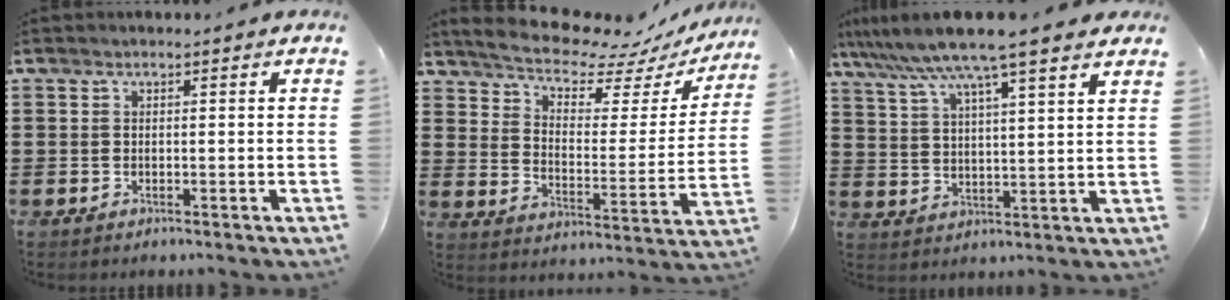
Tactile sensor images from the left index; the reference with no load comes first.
{"total": 8.2, "force": [7.6, 1.4, 2.7], "torque": [-0.075, -0.057, 0.128]}
{"total": 8.9, "force": [7.3, -0.1, 5.0], "torque": [-0.120, -0.029, 0.125]}